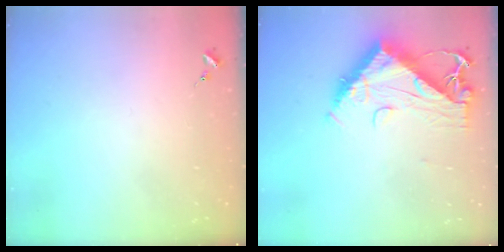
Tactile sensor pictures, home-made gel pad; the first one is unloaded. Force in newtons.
{"total": 12.0, "press": 11.9, "slide": 1.4}